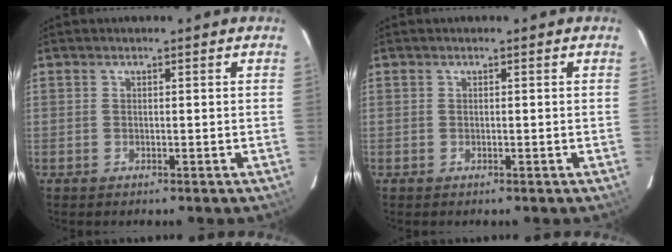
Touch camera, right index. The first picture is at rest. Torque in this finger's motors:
{"motor_torque": [-0.02, -0.02, 0.04, 0.01]}